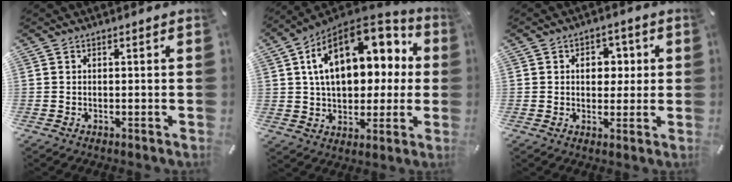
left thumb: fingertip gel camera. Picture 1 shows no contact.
{"total": 19.7, "force": [6.5, 12.8, 13.5], "torque": [-0.229, -0.024, 0.115]}
{"total": 6.2, "force": [0.8, 4.8, 3.9], "torque": [-0.046, -0.003, 0.004]}